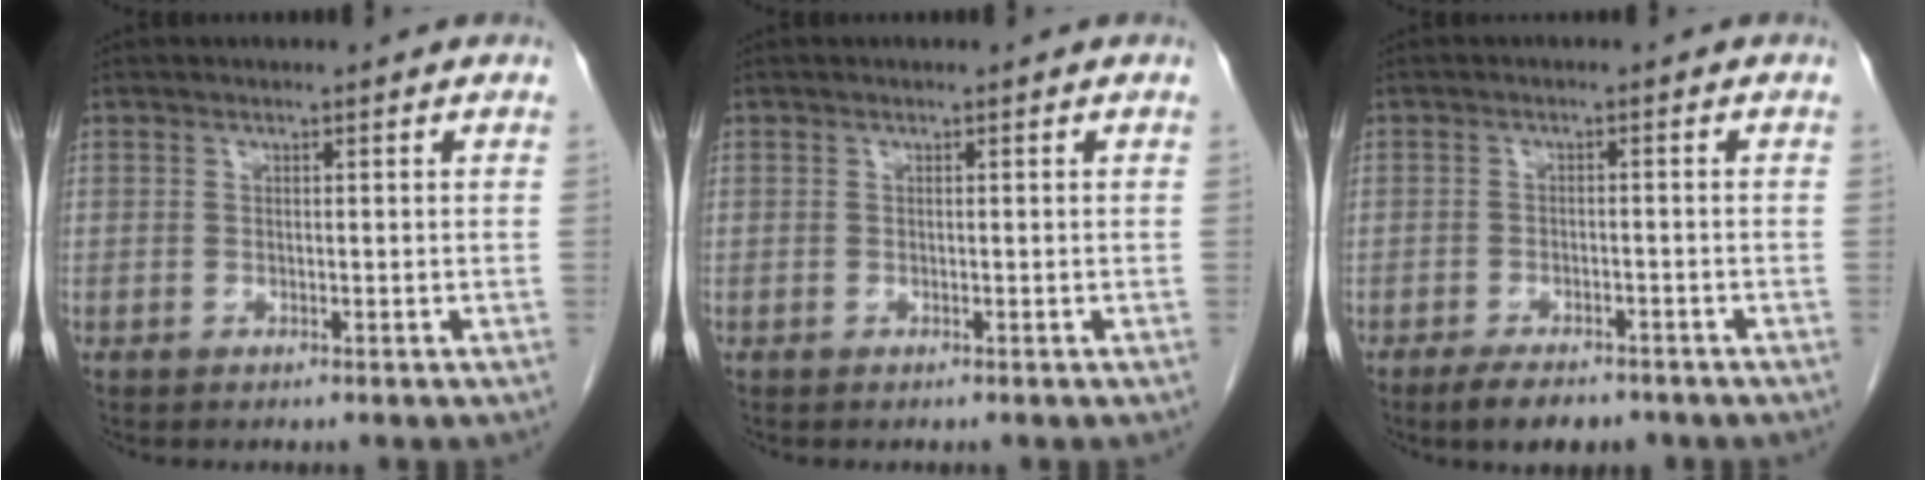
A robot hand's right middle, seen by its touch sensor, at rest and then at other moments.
{"total": 0.0}
{"total": 5.6, "force": [-4.3, 2.0, 2.9], "torque": [-0.046, -0.004, -0.064]}